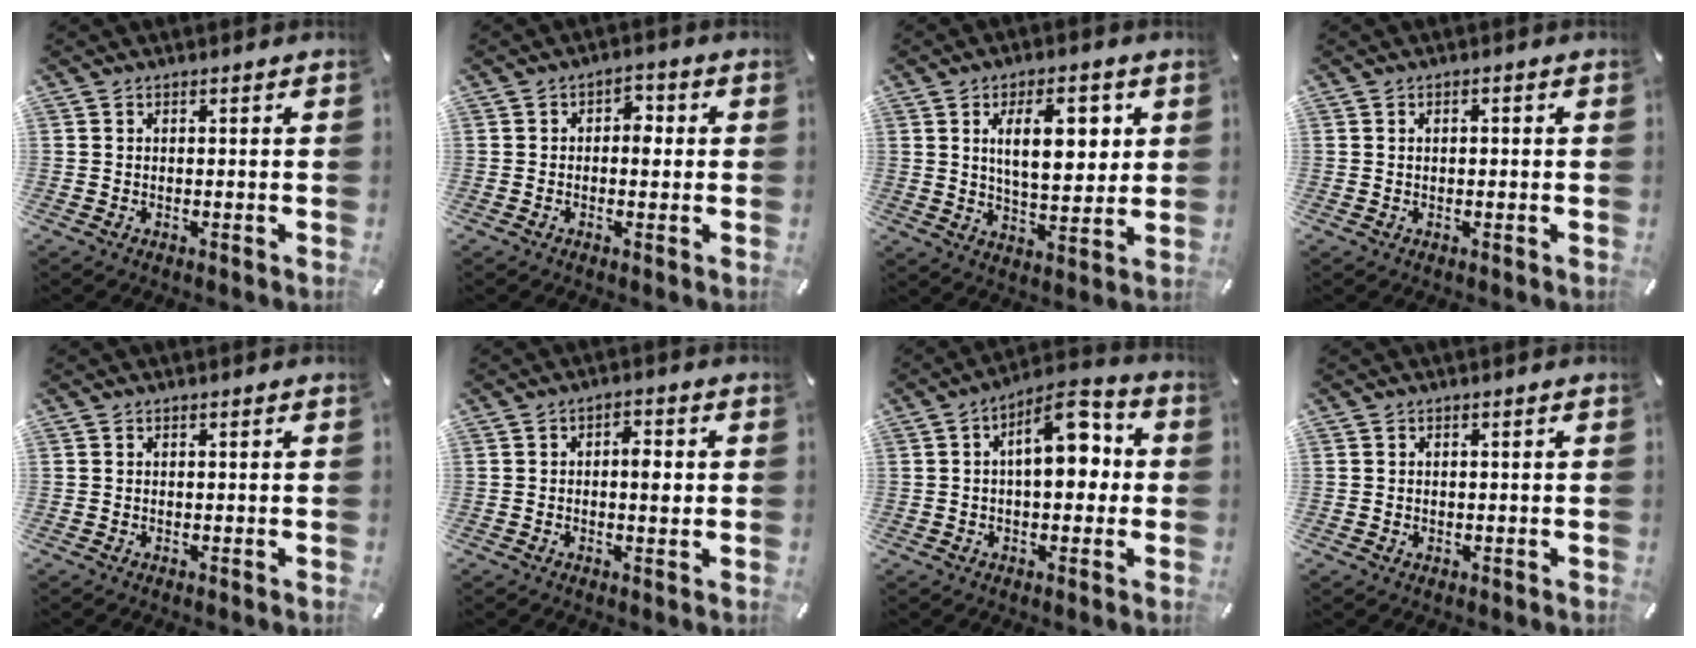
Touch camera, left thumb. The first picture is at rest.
{"total": 3.7, "force": [-0.3, 2.5, 2.8], "torque": [-0.030, 0.003, -0.013]}
{"total": 13.4, "force": [4.5, 6.4, 10.9], "torque": [-0.161, -0.002, 0.071]}
{"total": 1.2, "force": [0.0, 0.7, 1.0], "torque": [-0.019, 0.004, -0.003]}
{"total": 0.0}
{"total": 4.3, "force": [0.1, 2.1, 3.8], "torque": [-0.048, 0.000, -0.006]}
{"total": 11.9, "force": [1.7, 6.1, 10.1], "torque": [-0.135, -0.009, 0.027]}
{"total": 0.8, "force": [0.0, 0.8, 0.2], "torque": [-0.004, 0.005, -0.002]}